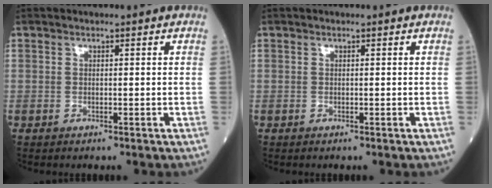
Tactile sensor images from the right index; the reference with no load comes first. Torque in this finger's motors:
{"motor_torque": [0.03, 0.00, -0.01, -0.01]}